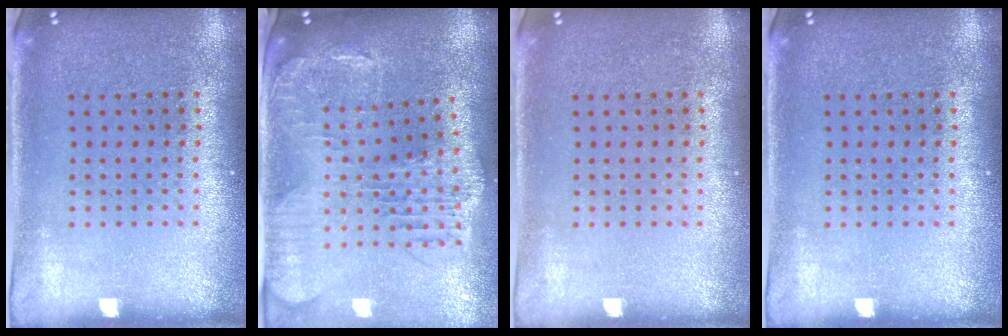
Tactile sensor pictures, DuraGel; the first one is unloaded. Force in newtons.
{"total": 2.1, "press": 1.9, "slide": 0.9}
{"total": 0.0}
{"total": 0.0}